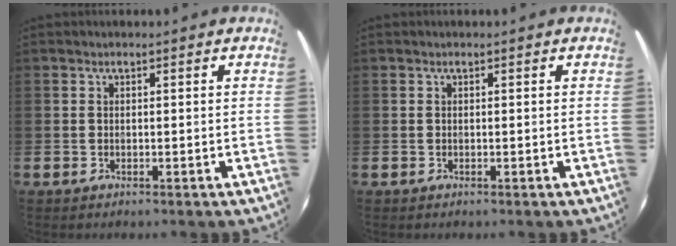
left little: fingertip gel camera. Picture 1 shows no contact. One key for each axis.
{"total": 0.0}